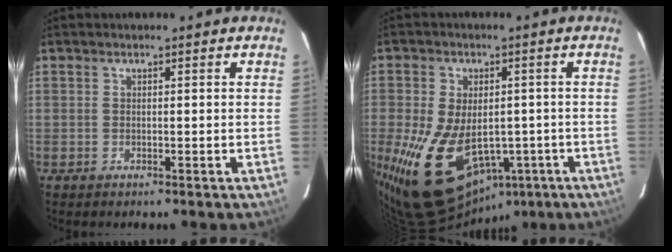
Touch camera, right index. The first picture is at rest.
{"total": 20.4, "force": [-7.1, 12.9, 14.1], "torque": [-0.311, -0.029, -0.088]}